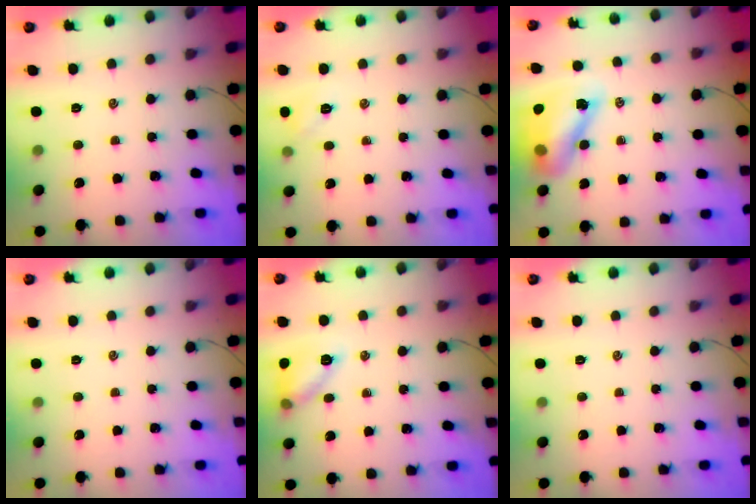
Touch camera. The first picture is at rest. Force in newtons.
{"total": 5.1, "press": 4.9, "slide": 1.5}
{"total": 12.8, "press": 12.2, "slide": 3.6}
{"total": 0.0}
{"total": 11.2, "press": 11.1, "slide": 0.7}
{"total": 0.0}